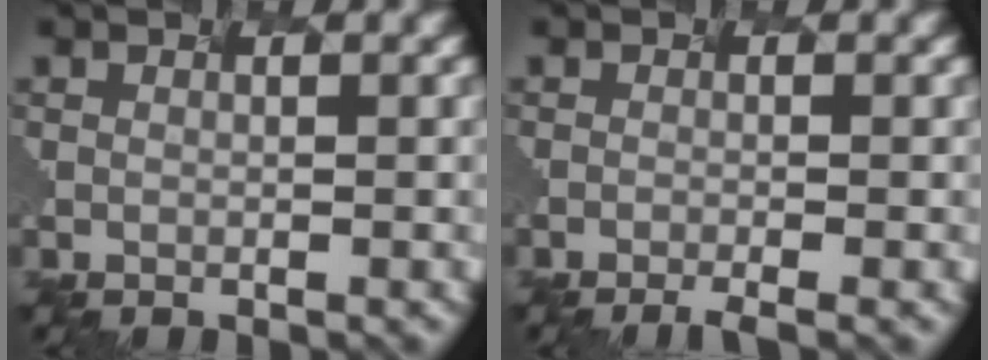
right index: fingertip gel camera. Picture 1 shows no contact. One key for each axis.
{"total": 2.0, "fx": -1.6, "fy": -0.2, "fz": 1.2, "tx": -0.012, "ty": -0.005, "tz": -0.003}